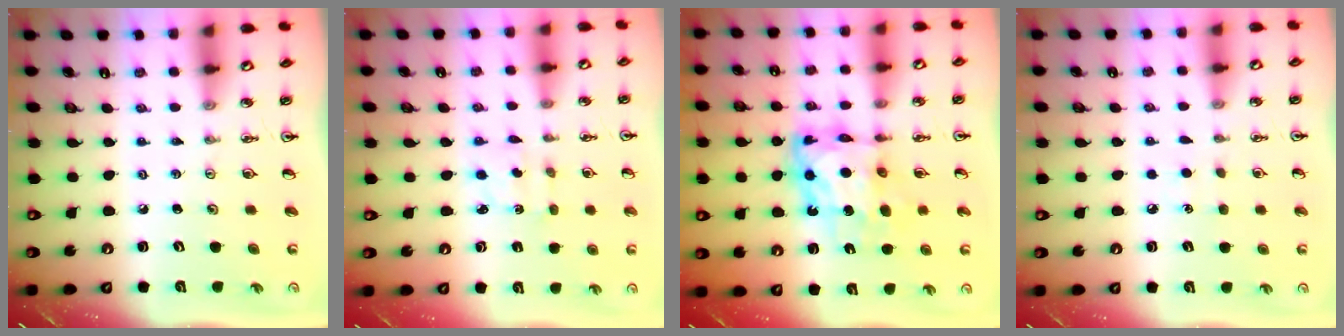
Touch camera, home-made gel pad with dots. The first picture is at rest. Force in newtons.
{"total": 2.4, "press": 2.3, "slide": 0.6}
{"total": 12.1, "press": 12.1, "slide": 1.1}
{"total": 3.4, "press": 3.4, "slide": 0.3}